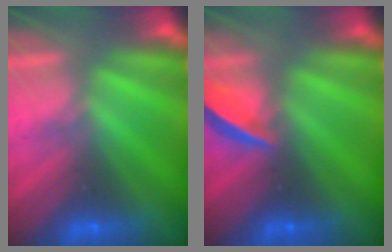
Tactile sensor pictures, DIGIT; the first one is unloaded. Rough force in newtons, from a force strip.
{"total": 5.8}